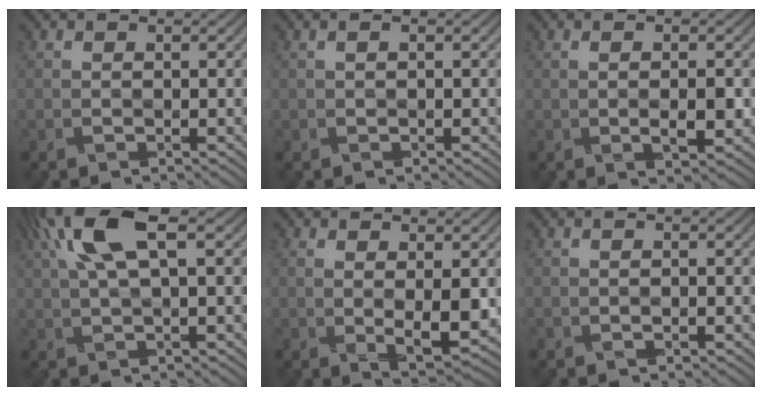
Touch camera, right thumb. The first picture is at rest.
{"total": 0.6, "force": [0.1, 0.1, 0.6], "torque": [-0.009, 0.004, 0.002]}
{"total": 2.5, "force": [-0.1, 0.4, 2.4], "torque": [-0.046, -0.001, 0.002]}
{"total": 7.8, "force": [3.1, 2.0, 6.9], "torque": [-0.139, 0.022, 0.058]}
{"total": 4.1, "force": [0.6, 0.8, 4.0], "torque": [-0.077, -0.007, 0.021]}
{"total": 0.0}